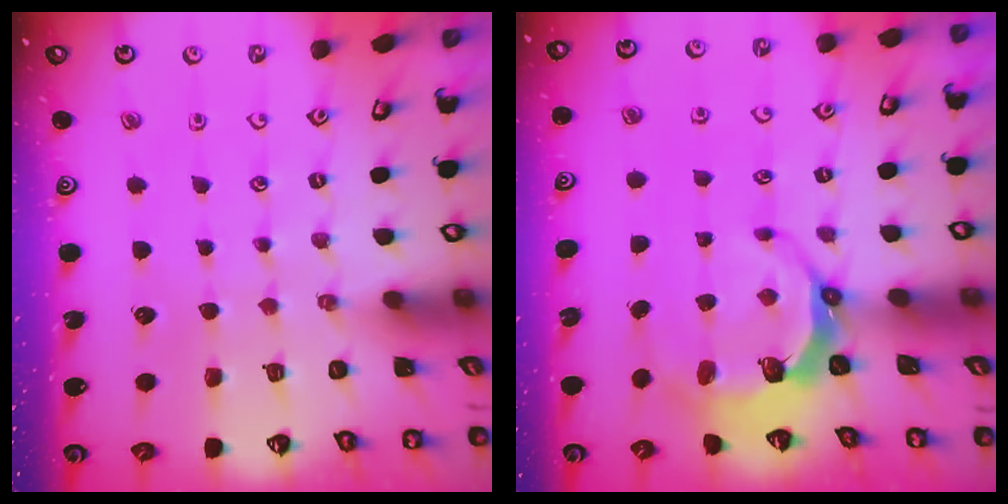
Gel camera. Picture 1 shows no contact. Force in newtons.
{"total": 6.8, "press": 5.4, "slide": 4.1}